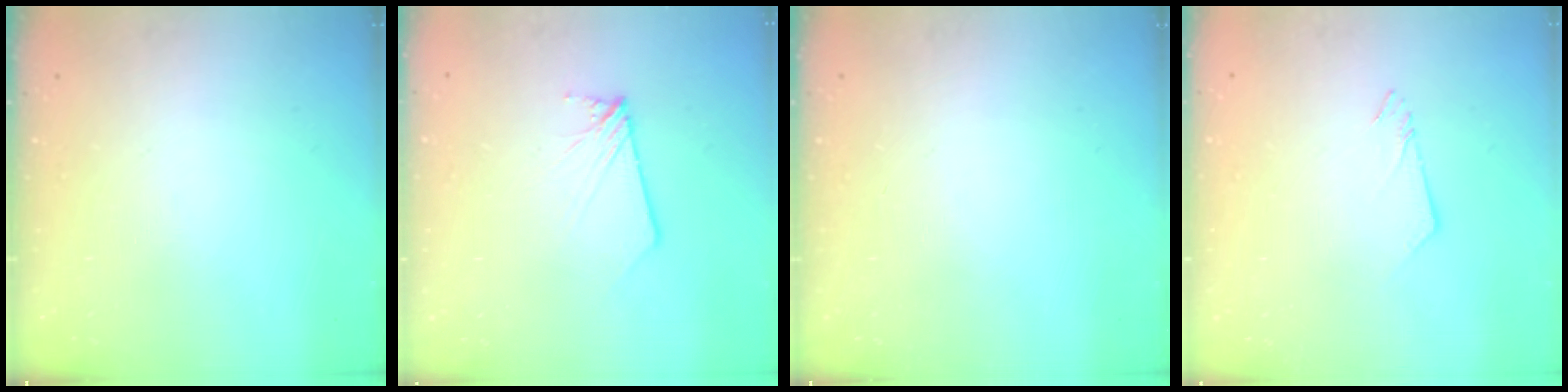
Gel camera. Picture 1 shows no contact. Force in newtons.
{"total": 4.2, "press": 4.2, "slide": 0.3}
{"total": 0.0}
{"total": 2.4, "press": 2.4, "slide": 0.3}